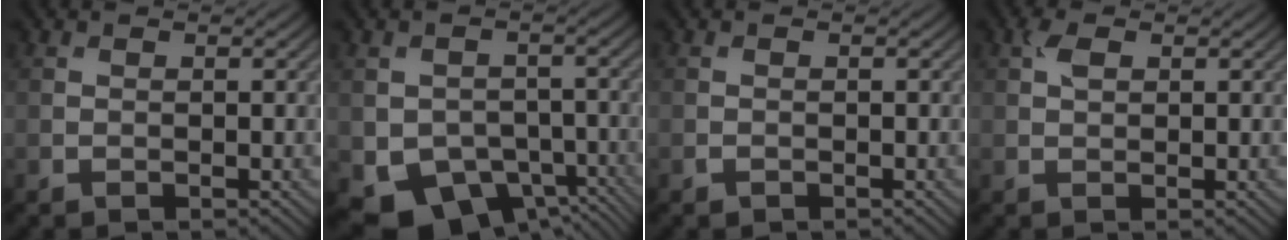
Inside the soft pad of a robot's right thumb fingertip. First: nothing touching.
{"total": 8.7, "force": [-4.2, 6.3, 4.3], "torque": [-0.081, -0.038, -0.063]}
{"total": 0.6, "force": [-0.4, 0.4, 0.1], "torque": [-0.002, -0.004, -0.007]}
{"total": 1.8, "force": [0.7, 1.1, 1.3], "torque": [-0.029, 0.004, 0.012]}